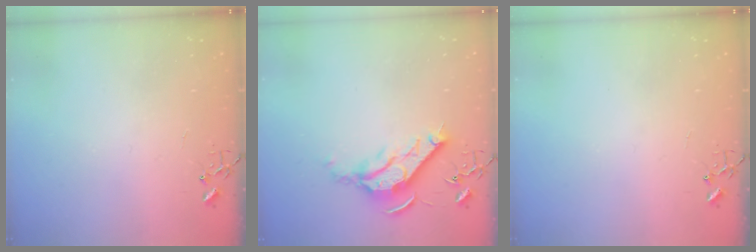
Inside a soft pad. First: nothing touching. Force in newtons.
{"total": 11.7, "press": 11.6, "slide": 1.3}
{"total": 0.0}